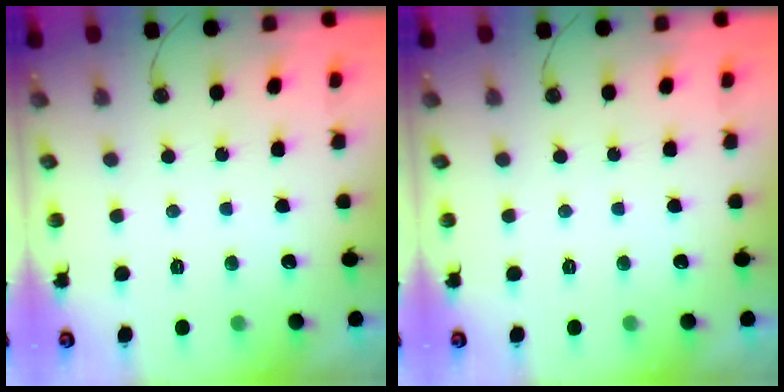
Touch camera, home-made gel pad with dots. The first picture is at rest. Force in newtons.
{"total": 0.0}